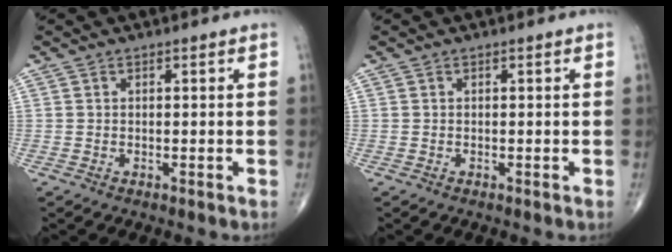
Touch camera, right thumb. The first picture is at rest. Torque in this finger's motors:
{"motor_torque": [1.10, 0.53, -0.03, -0.15, -0.03]}